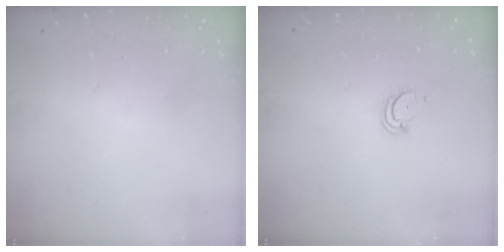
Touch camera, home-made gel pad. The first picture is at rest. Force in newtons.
{"total": 2.7, "press": 2.7, "slide": 0.2}